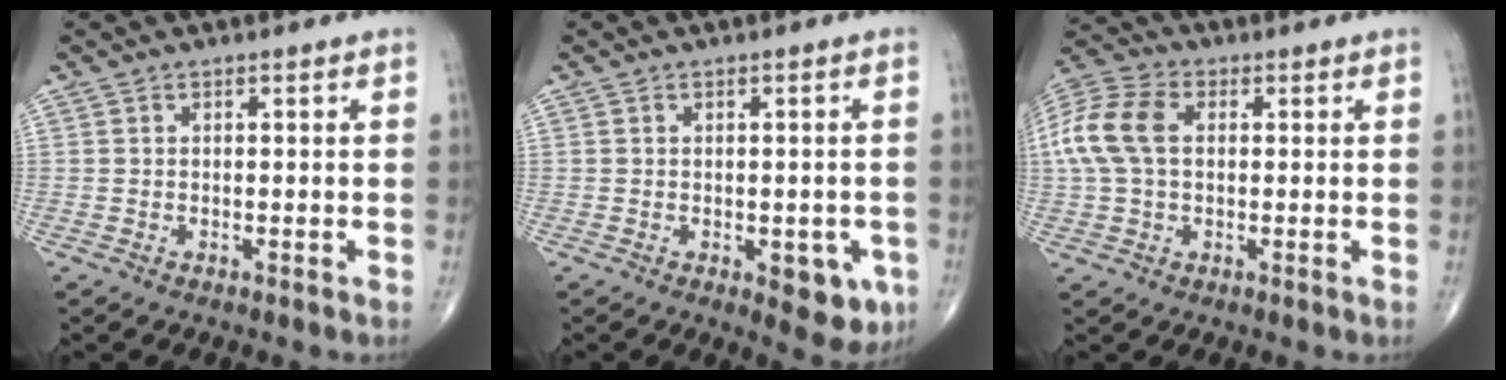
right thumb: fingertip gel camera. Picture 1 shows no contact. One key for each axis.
{"total": 7.0, "fx": -2.4, "fy": 3.3, "fz": 5.6, "tx": -0.045, "ty": -0.004, "tz": -0.022}
{"total": 12.2, "fx": 1.6, "fy": 8.0, "fz": 9.1, "tx": -0.207, "ty": 0.028, "tz": 0.027}